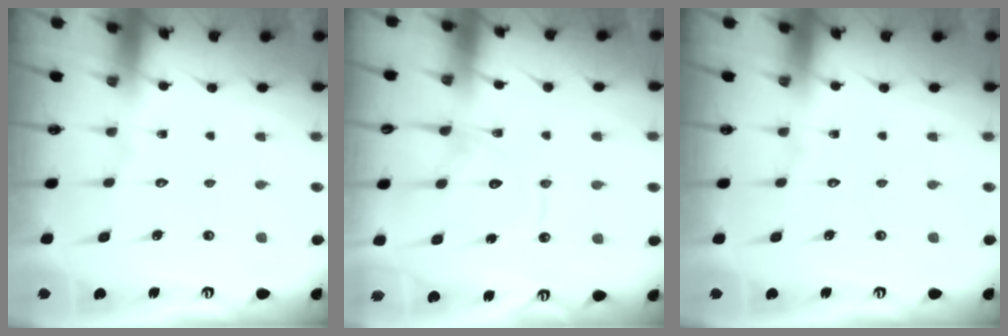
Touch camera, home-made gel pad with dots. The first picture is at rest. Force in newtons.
{"total": 13.9, "press": 13.8, "slide": 1.3}
{"total": 0.0}